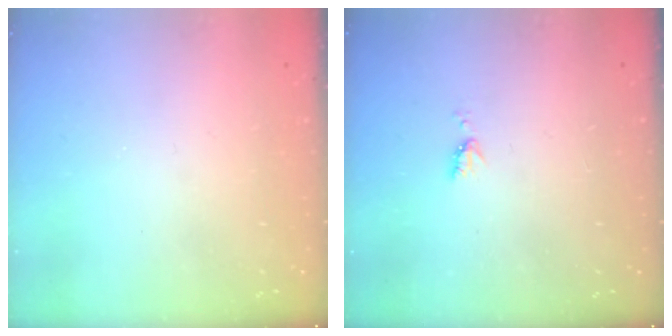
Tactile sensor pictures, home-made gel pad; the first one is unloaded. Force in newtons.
{"total": 5.2, "press": 5.1, "slide": 0.8}